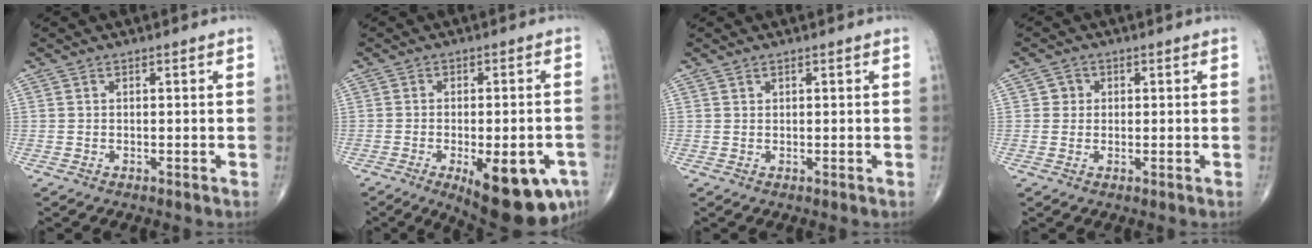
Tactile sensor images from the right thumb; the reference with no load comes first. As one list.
[{"total": 15.9, "force": [-6.8, 6.1, 13.0], "torque": [-0.128, 0.006, -0.077]}, {"total": 0.5, "force": [0.5, 0.1, 0.1], "torque": [-0.002, -0.005, 0.010]}, {"total": 2.0, "force": [0.4, 1.9, 0.3], "torque": [0.008, 0.002, 0.002]}]